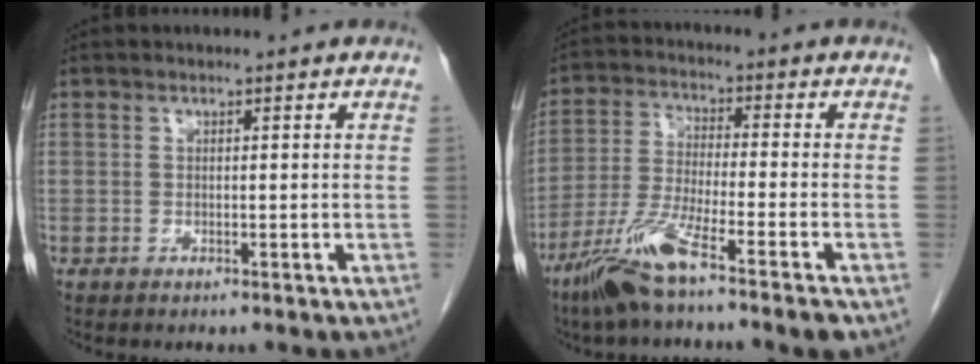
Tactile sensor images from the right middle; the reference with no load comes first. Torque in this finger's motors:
{"motor_torque": [1.09, -0.99, 0.22, 0.11]}